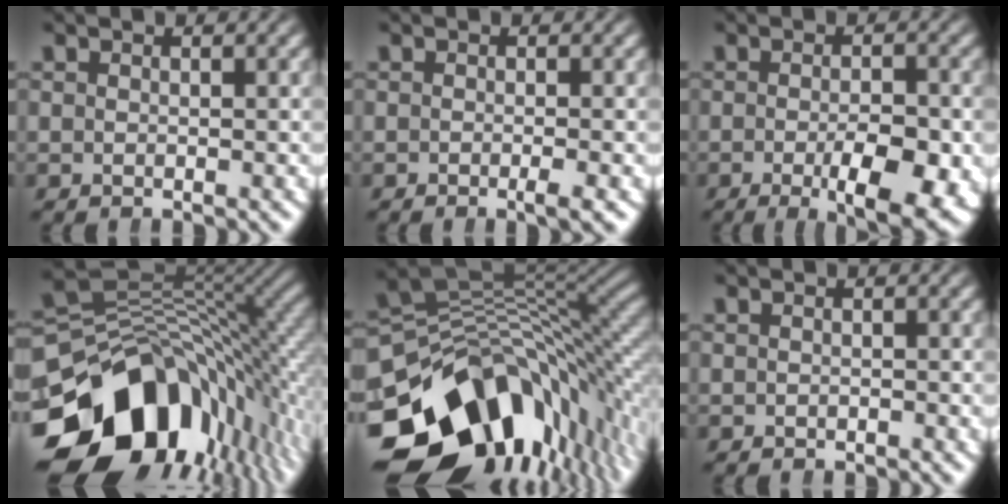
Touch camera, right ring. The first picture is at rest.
{"total": 1.0, "force": [-0.6, -0.4, 0.7], "torque": [-0.001, 0.005, -0.013]}
{"total": 7.5, "force": [-2.5, 2.2, 6.7], "torque": [-0.083, -0.004, -0.036]}
{"total": 22.3, "force": [-6.0, 14.2, 16.0], "torque": [-0.240, -0.039, -0.077]}
{"total": 24.0, "force": [-6.3, 15.7, 17.1], "torque": [-0.265, -0.053, -0.075]}
{"total": 0.6, "force": [-0.5, -0.1, -0.4], "torque": [0.009, -0.004, -0.006]}